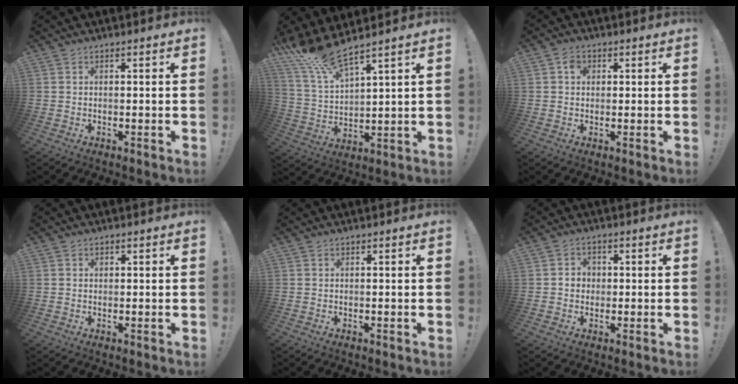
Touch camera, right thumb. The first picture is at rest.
{"total": 11.6, "force": [10.3, 1.4, 5.1], "torque": [-0.116, -0.064, 0.185]}
{"total": 2.4, "force": [0.4, 2.2, 1.1], "torque": [-0.015, 0.004, 0.005]}
{"total": 0.6, "force": [0.3, 0.6, 0.1], "torque": [0.001, 0.001, 0.004]}
{"total": 0.0}
{"total": 3.5, "force": [-0.4, 3.2, 1.5], "torque": [-0.029, 0.010, -0.007]}